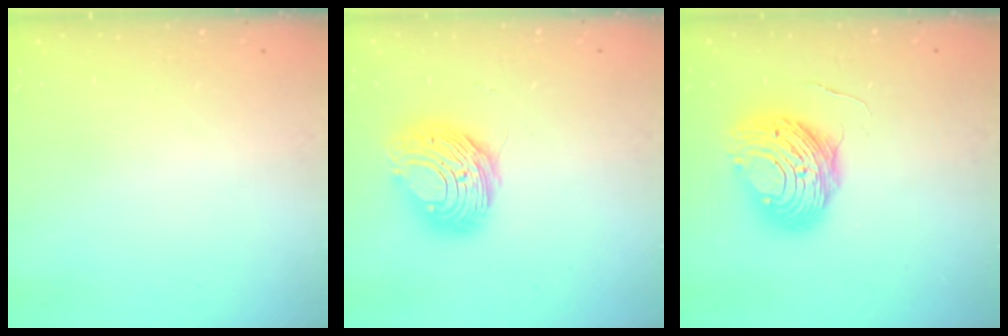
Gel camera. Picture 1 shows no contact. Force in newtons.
{"total": 10.5, "press": 10.5, "slide": 1.3}
{"total": 12.2, "press": 12.2, "slide": 1.4}